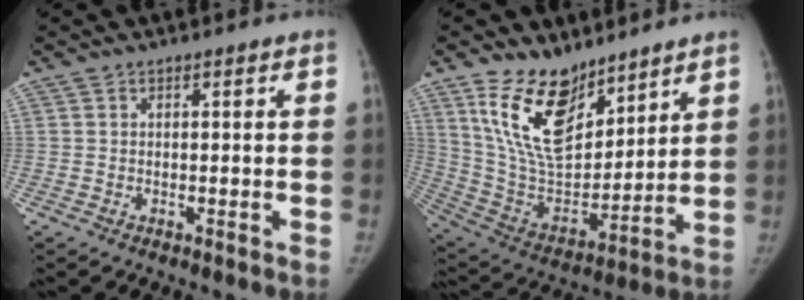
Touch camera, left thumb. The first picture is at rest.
{"total": 18.2, "force": [12.1, 9.1, 10.1], "torque": [-0.135, -0.074, 0.243]}